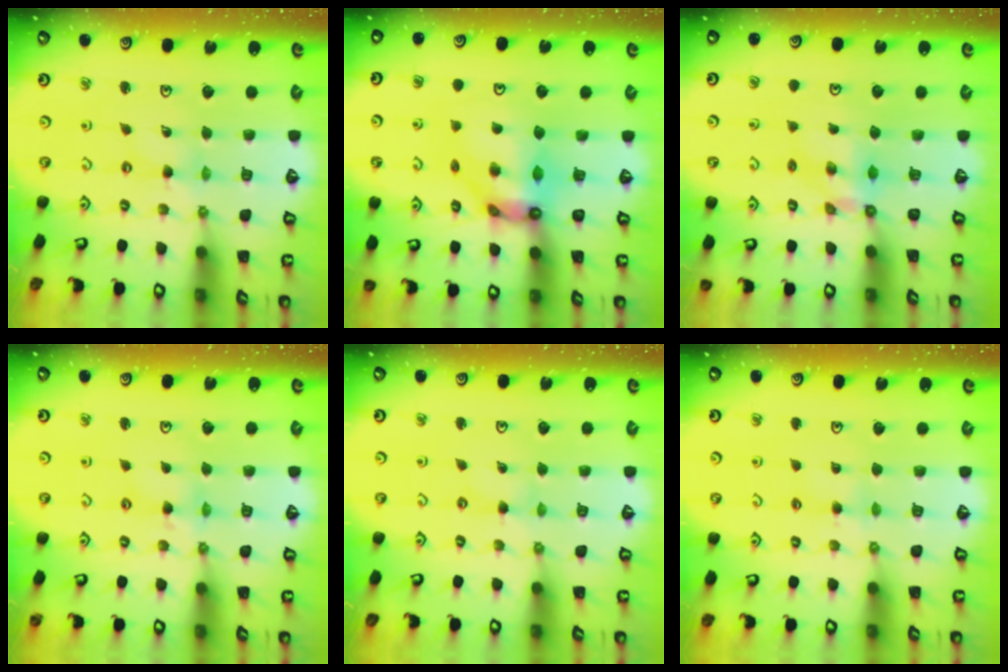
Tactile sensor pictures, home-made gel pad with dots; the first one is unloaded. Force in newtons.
{"total": 10.0, "press": 9.9, "slide": 1.4}
{"total": 4.9, "press": 4.9, "slide": 0.4}
{"total": 3.2, "press": 3.2, "slide": 0.3}
{"total": 0.0}
{"total": 4.1, "press": 4.1, "slide": 0.7}